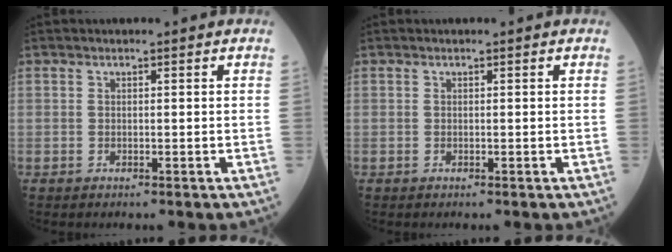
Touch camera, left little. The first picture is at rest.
{"total": 0.0}